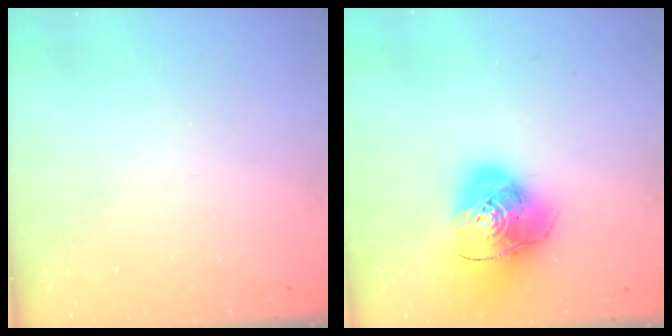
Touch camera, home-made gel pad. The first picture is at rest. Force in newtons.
{"total": 14.0, "press": 13.9, "slide": 1.8}